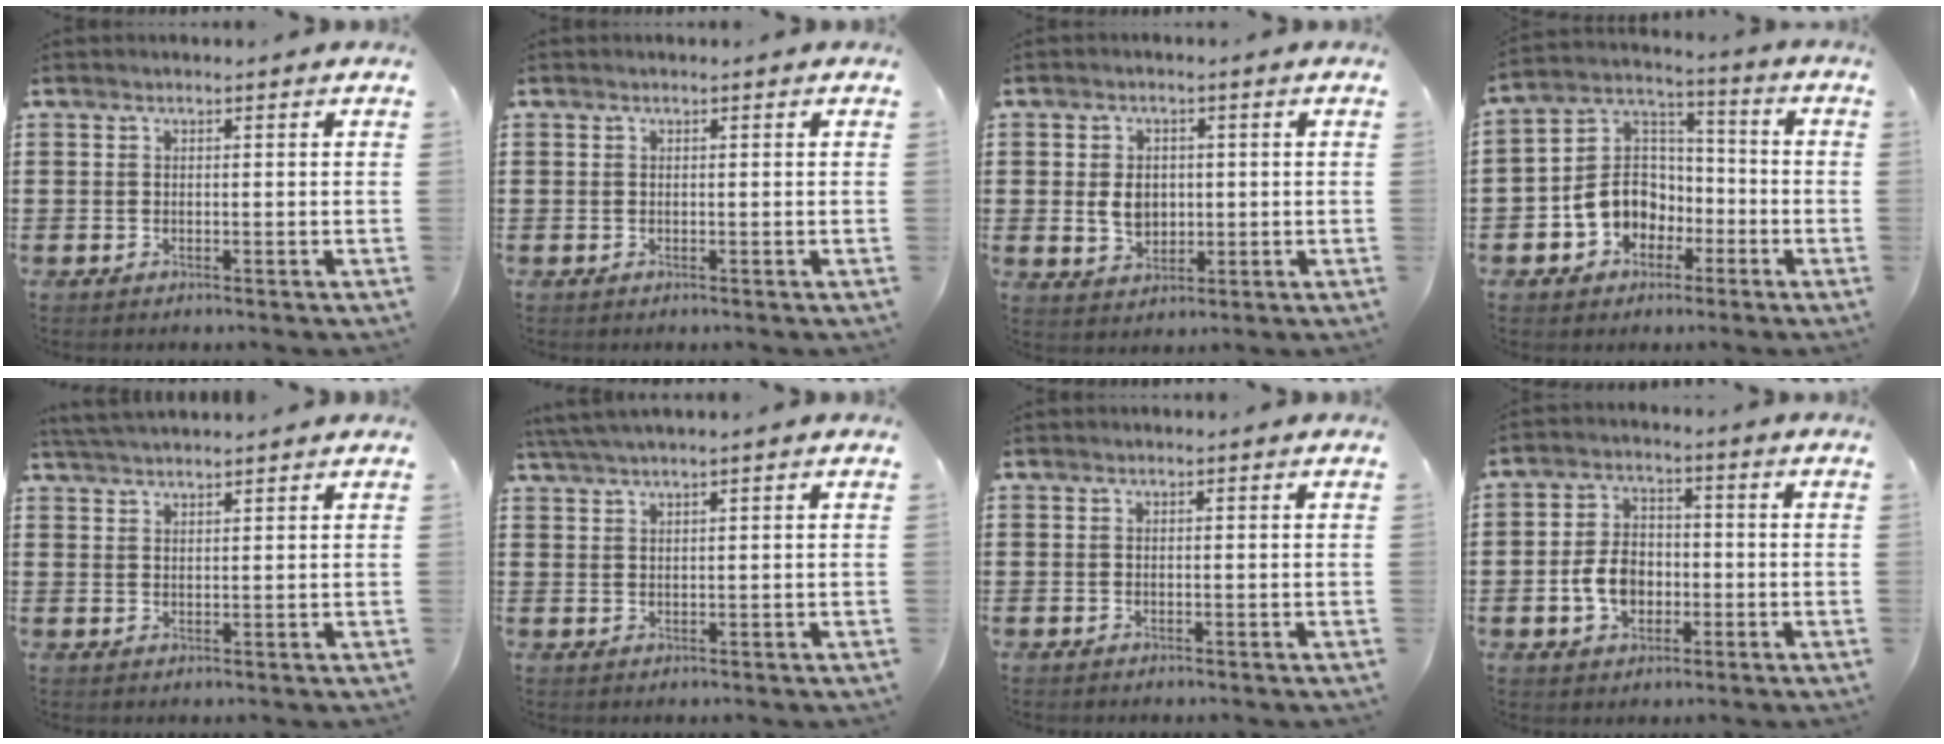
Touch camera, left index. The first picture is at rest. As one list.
[{"total": 0.0}, {"total": 4.5, "force": [0.1, 3.4, 3.0], "torque": [-0.057, 0.007, -0.003]}, {"total": 8.5, "force": [-3.1, 7.5, 2.6], "torque": [-0.088, 0.014, -0.061]}, {"total": 2.6, "force": [2.6, -0.2, 0.4], "torque": [-0.015, -0.003, 0.050]}, {"total": 2.1, "force": [1.7, -0.5, 1.1], "torque": [-0.025, -0.001, 0.032]}, {"total": 0.0}, {"total": 6.3, "force": [-1.7, 4.4, 4.2], "torque": [-0.093, 0.001, -0.038]}]